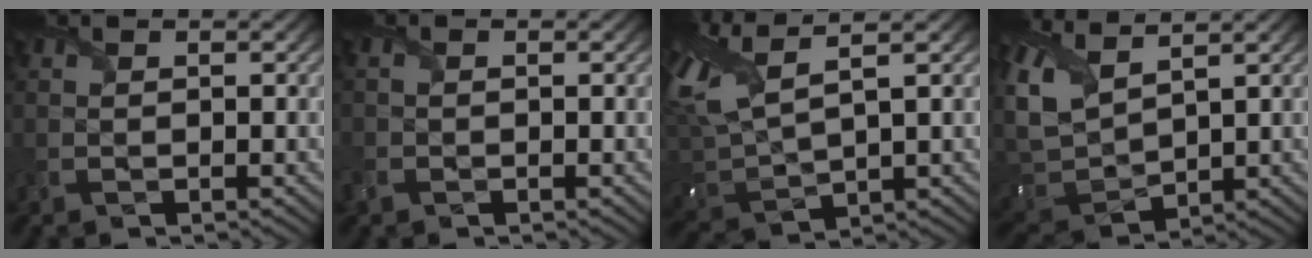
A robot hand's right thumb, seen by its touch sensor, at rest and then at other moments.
{"total": 1.5, "force": [-0.8, 1.1, 0.7], "torque": [-0.026, -0.004, -0.023]}
{"total": 9.8, "force": [4.0, 3.4, 8.3], "torque": [-0.222, 0.020, 0.077]}
{"total": 7.7, "force": [3.8, 3.7, 5.6], "torque": [-0.165, 0.007, 0.072]}